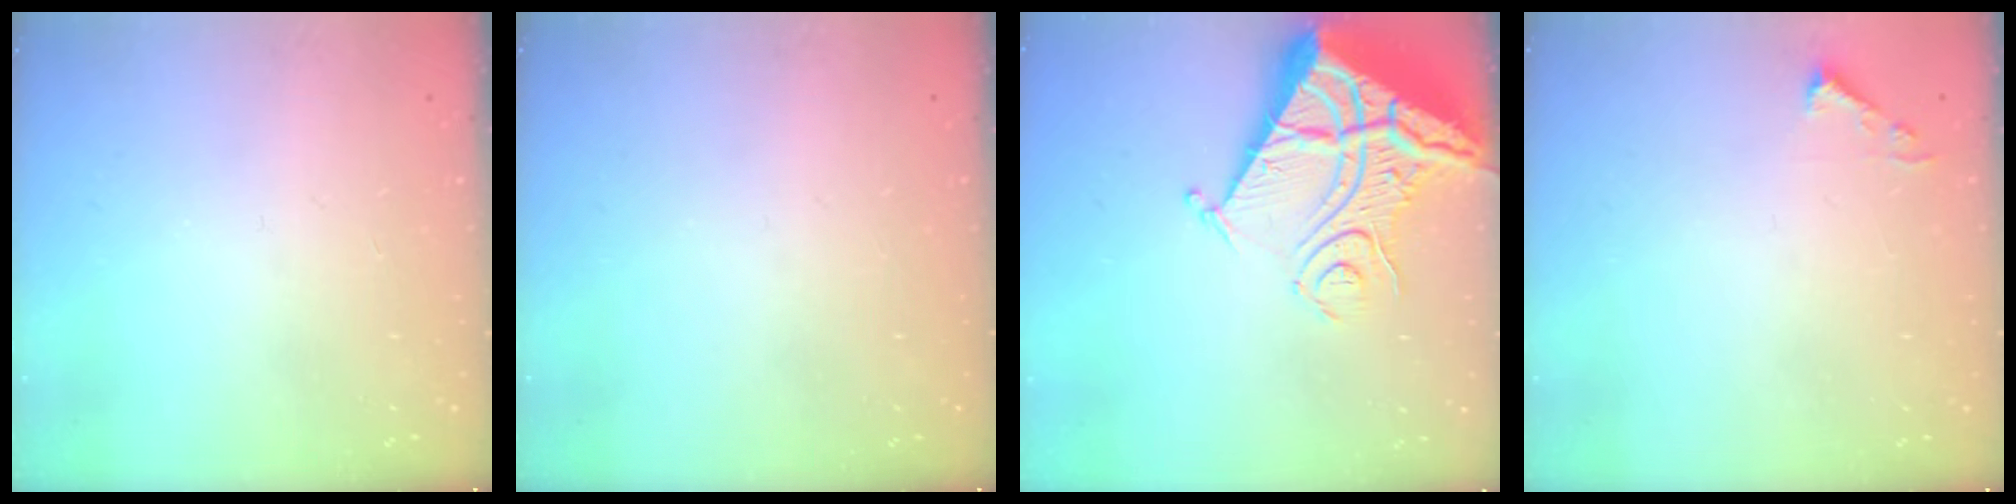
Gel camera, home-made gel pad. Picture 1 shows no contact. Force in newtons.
{"total": 0.0}
{"total": 16.7, "press": 16.6, "slide": 2.2}
{"total": 3.7, "press": 3.7, "slide": 0.5}